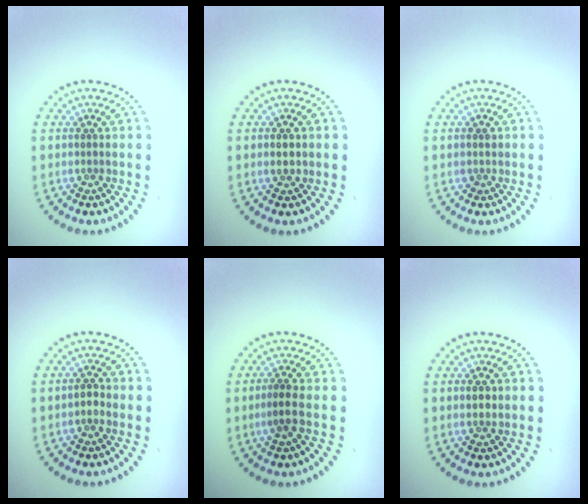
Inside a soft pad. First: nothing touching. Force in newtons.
{"total": 0.9, "press": 0.9, "slide": 0.0}
{"total": 0.8, "press": 0.8, "slide": 0.2}
{"total": 0.7, "press": 0.6, "slide": 0.2}
{"total": 1.8, "press": 1.5, "slide": 0.9}
{"total": 0.9, "press": 0.9, "slide": 0.2}